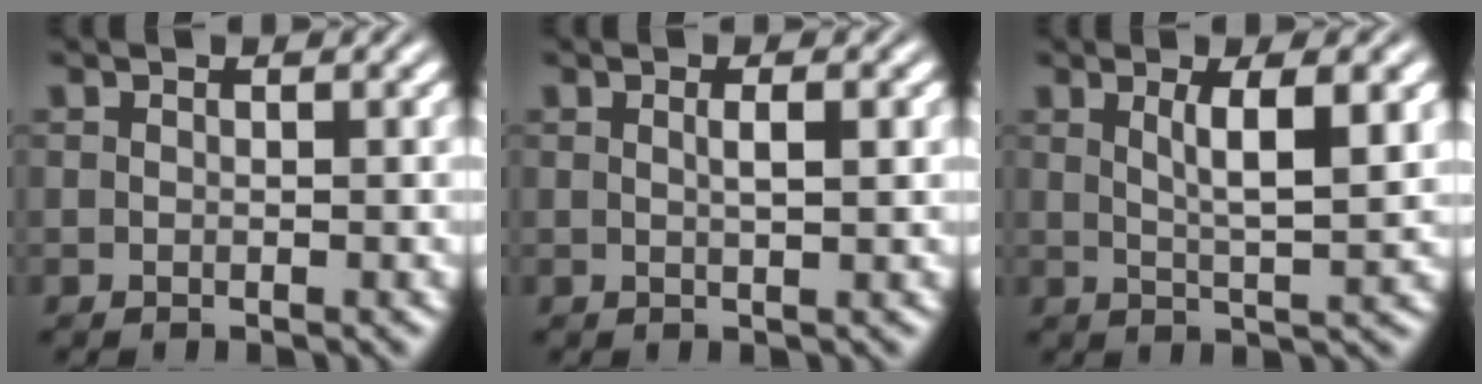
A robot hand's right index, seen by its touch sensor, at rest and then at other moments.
{"total": 1.6, "force": [0.2, -0.9, 1.2], "torque": [-0.010, -0.001, 0.007]}
{"total": 3.7, "force": [1.2, -0.9, 3.4], "torque": [-0.042, -0.004, 0.030]}